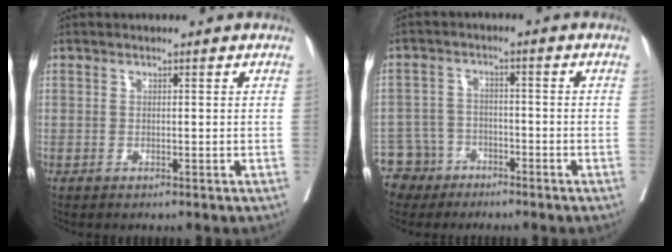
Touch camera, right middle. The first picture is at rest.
{"total": 6.0, "force": [-4.3, 4.1, -0.4], "torque": [0.008, 0.003, -0.081]}